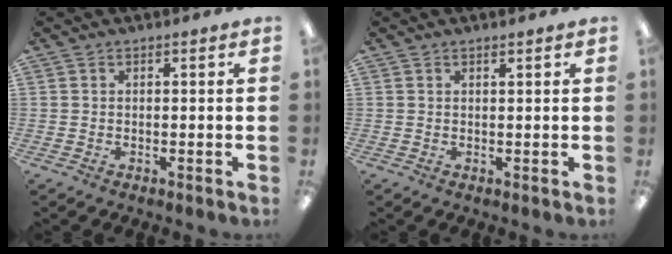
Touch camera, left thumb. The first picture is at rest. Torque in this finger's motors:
{"motor_torque": [-0.18, -0.17, 0.00, -0.14, 0.07]}